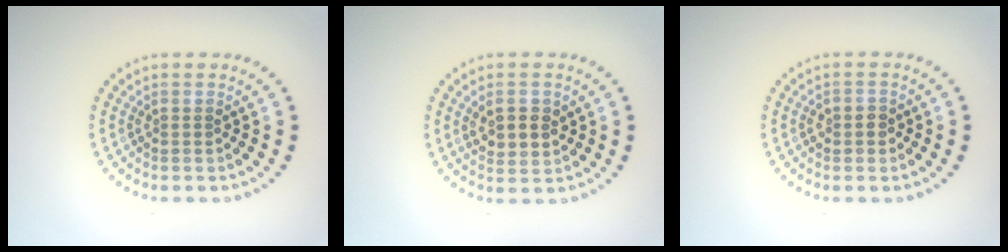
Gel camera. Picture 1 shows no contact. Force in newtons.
{"total": 3.0, "press": 2.9, "slide": 0.6}
{"total": 1.4, "press": 1.3, "slide": 0.5}